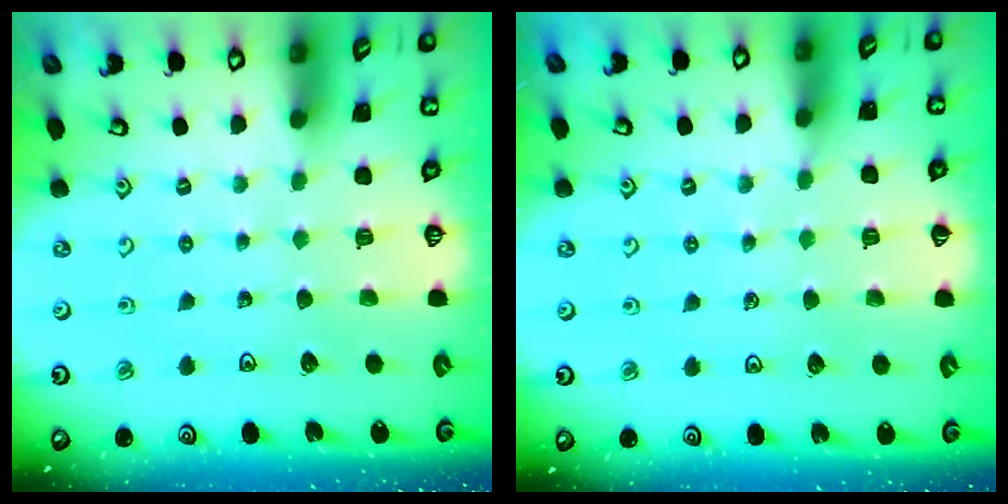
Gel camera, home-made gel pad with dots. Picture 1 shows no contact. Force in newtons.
{"total": 3.5, "press": 3.5, "slide": 0.6}